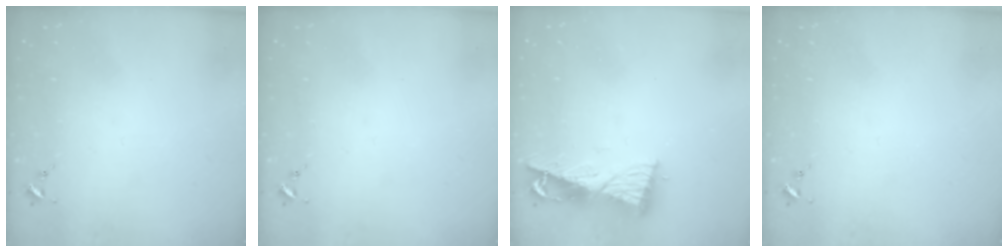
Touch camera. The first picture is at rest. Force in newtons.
{"total": 0.0}
{"total": 9.3, "press": 9.3, "slide": 1.0}
{"total": 0.0}